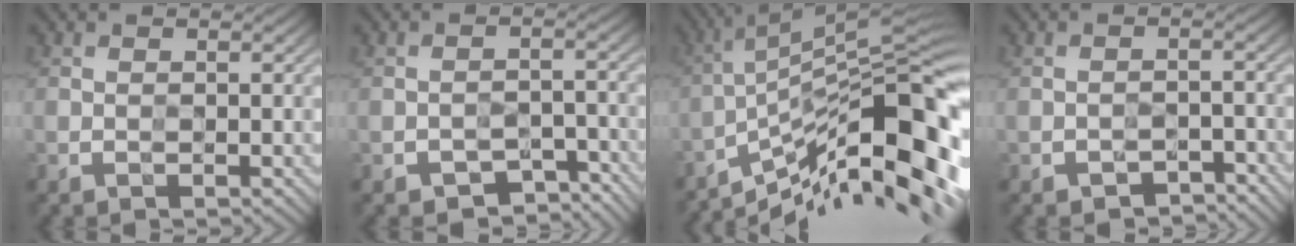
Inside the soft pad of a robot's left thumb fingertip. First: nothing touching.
{"total": 4.9, "force": [-3.6, 2.4, 2.1], "torque": [-0.024, 0.000, -0.054]}
{"total": 16.0, "force": [-7.0, 4.3, 13.7], "torque": [-0.228, 0.017, -0.131]}
{"total": 3.1, "force": [-2.6, 1.4, 1.1], "torque": [-0.011, 0.001, -0.036]}